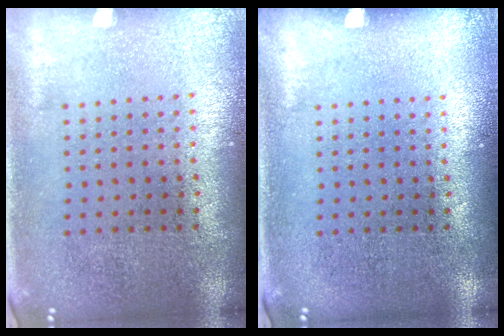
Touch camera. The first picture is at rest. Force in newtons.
{"total": 0.0}